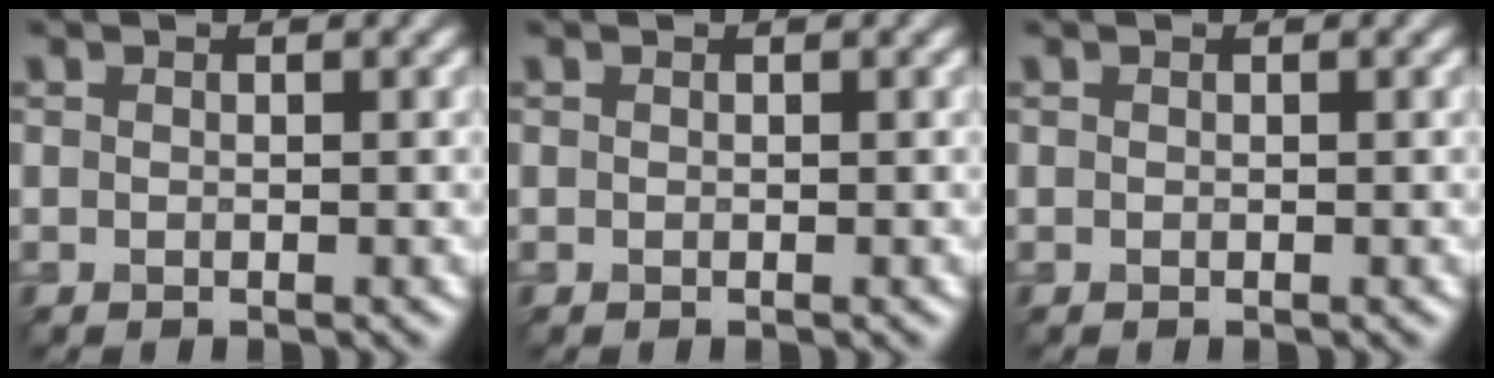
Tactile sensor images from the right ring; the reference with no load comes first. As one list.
[{"total": 0.0}, {"total": 0.0}]